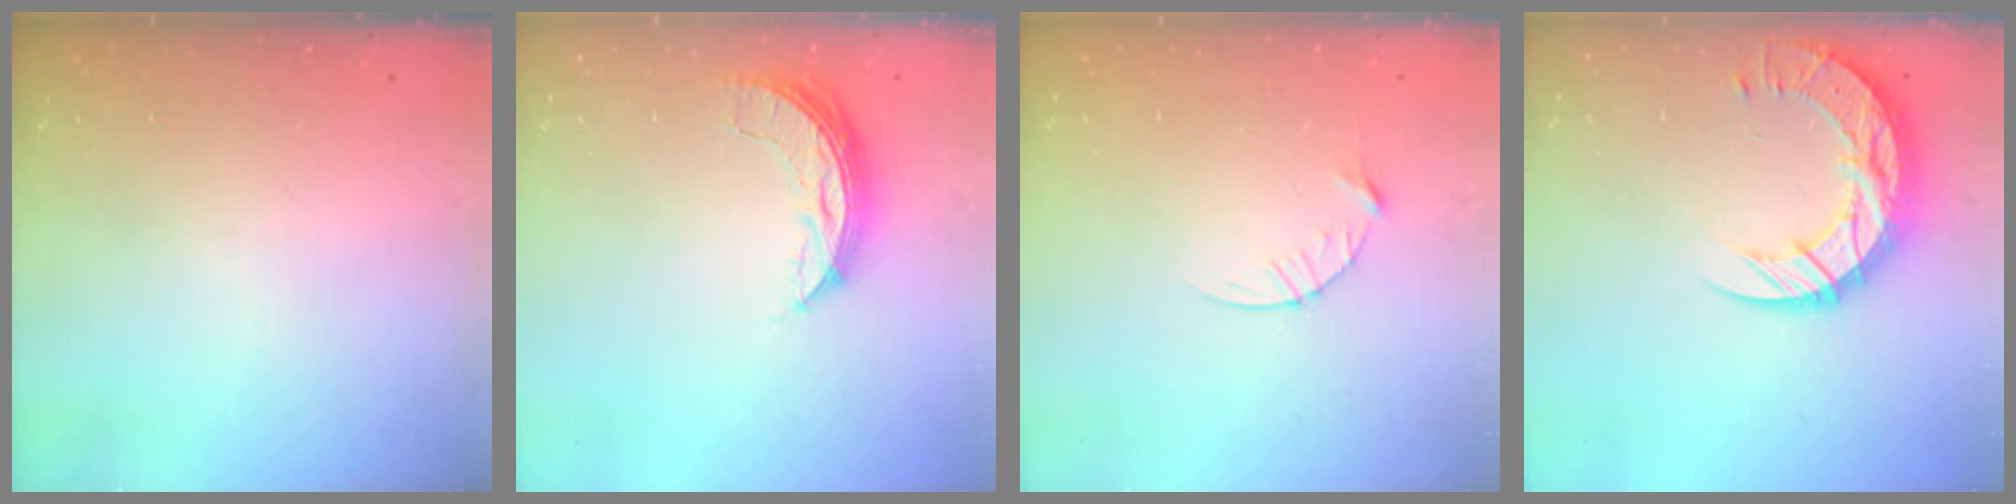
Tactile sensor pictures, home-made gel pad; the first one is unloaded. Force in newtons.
{"total": 6.7, "press": 6.7, "slide": 0.4}
{"total": 4.1, "press": 4.1, "slide": 0.5}
{"total": 18.1, "press": 18.0, "slide": 1.4}